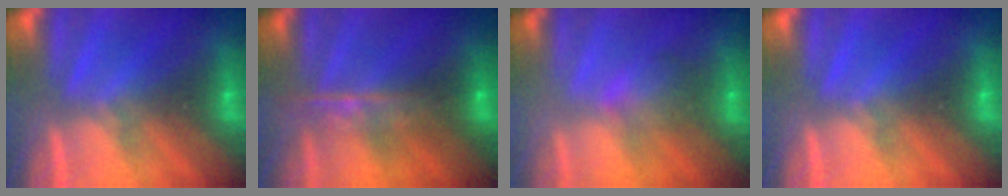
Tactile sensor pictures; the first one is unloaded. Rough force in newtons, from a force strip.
{"total": 8.6}
{"total": 2.1}
{"total": 0.0}